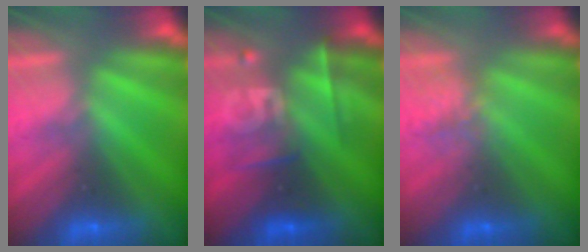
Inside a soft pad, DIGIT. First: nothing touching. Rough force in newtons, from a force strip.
{"total": 2.4}
{"total": 2.5}